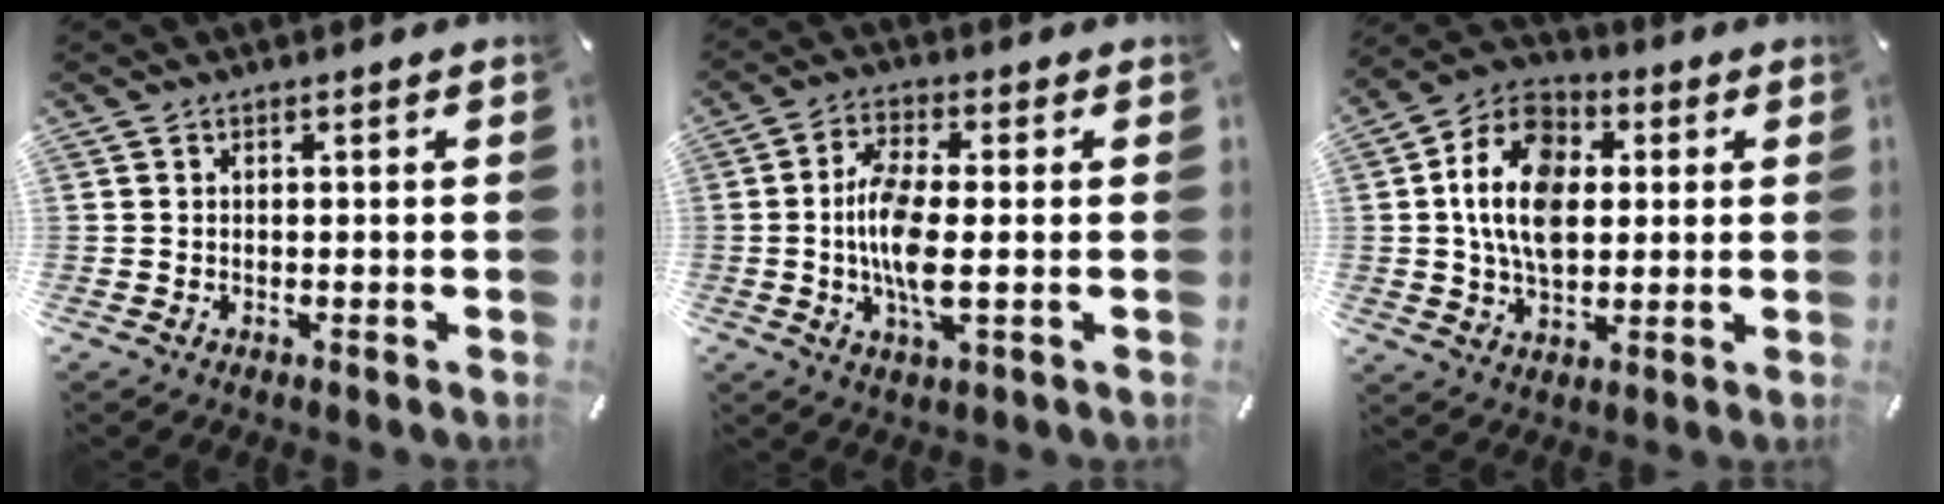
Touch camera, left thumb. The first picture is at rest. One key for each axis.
{"total": 10.0, "fx": -0.9, "fy": 3.4, "fz": 9.4, "tx": -0.192, "ty": -0.008, "tz": -0.017}
{"total": 14.8, "fx": 1.7, "fy": 10.9, "fz": 9.9, "tx": -0.201, "ty": 0.009, "tz": 0.030}